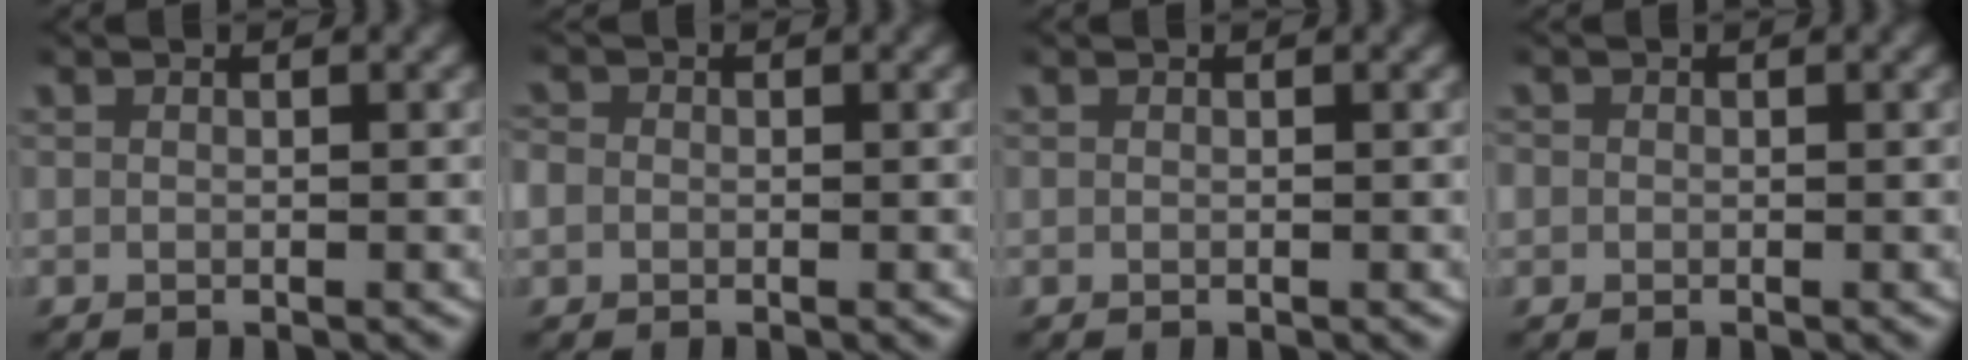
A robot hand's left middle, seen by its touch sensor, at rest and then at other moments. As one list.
[{"total": 2.4, "force": [-0.2, 2.2, 0.9], "torque": [-0.037, -0.003, -0.007]}, {"total": 0.0}, {"total": 1.4, "force": [0.0, 1.3, 0.4], "torque": [-0.017, -0.003, -0.002]}]